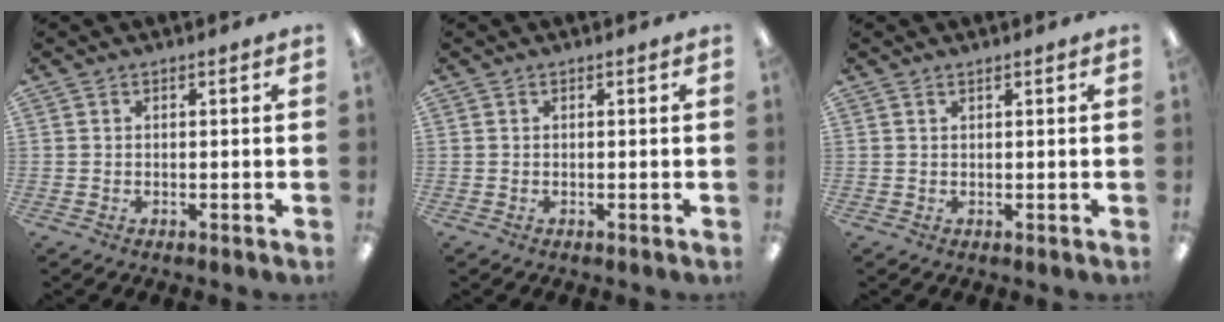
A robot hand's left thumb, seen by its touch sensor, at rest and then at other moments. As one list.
[{"total": 0.0}, {"total": 0.8, "force": [0.7, 0.2, 0.4], "torque": [-0.008, 0.001, 0.012]}]